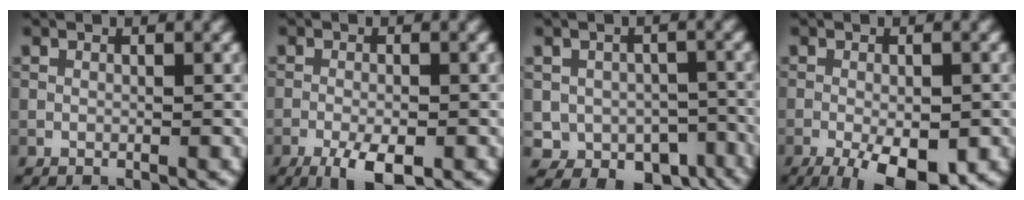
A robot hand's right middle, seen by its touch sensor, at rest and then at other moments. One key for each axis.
{"total": 4.5, "fx": -2.5, "fy": 1.4, "fz": 3.5, "tx": -0.062, "ty": -0.003, "tz": -0.042}
{"total": 5.8, "fx": -2.3, "fy": 4.5, "fz": 2.8, "tx": -0.037, "ty": -0.026, "tz": -0.023}
{"total": 7.6, "fx": -3.7, "fy": 2.5, "fz": 6.2, "tx": -0.095, "ty": -0.010, "tz": -0.053}